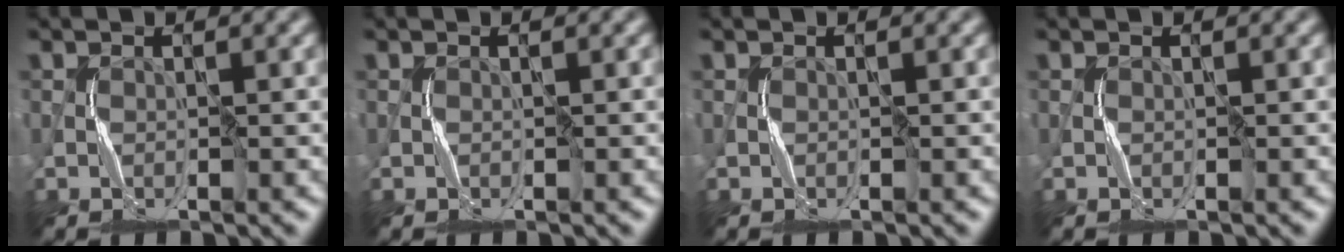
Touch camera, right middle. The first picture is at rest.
{"total": 0.0}
{"total": 0.0}
{"total": 0.0}